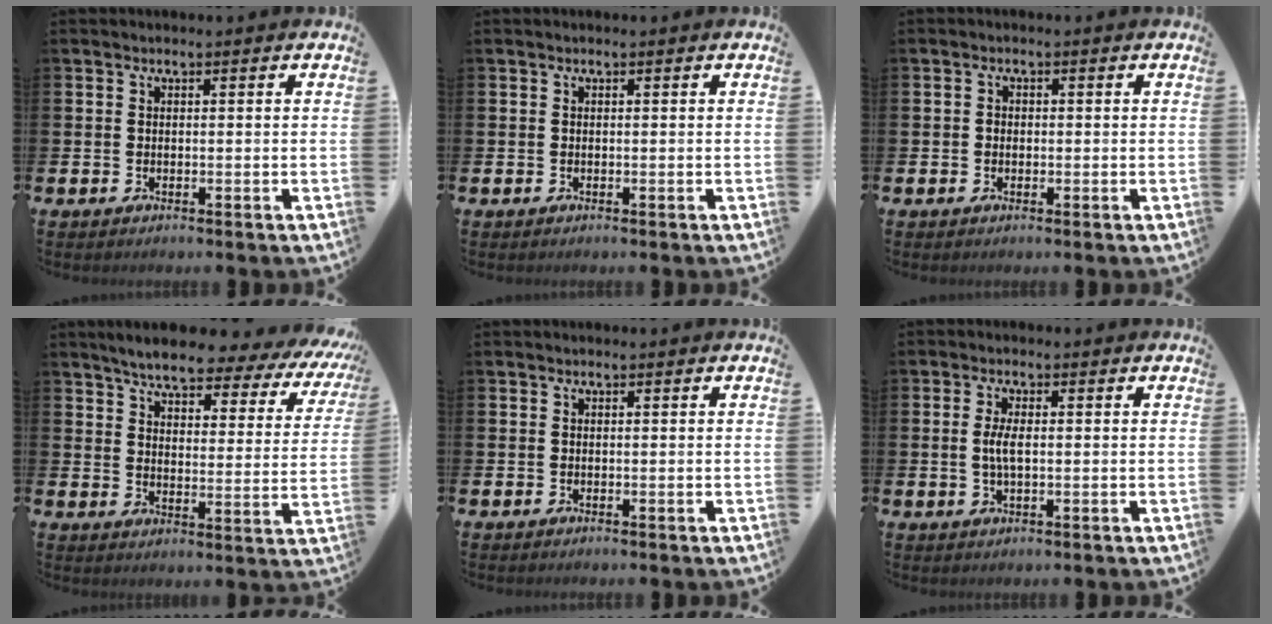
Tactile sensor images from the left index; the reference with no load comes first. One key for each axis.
{"total": 0.0}
{"total": 1.1, "fx": -0.3, "fy": 0.9, "fz": 0.4, "tx": -0.004, "ty": 0.006, "tz": -0.009}
{"total": 6.3, "fx": 5.6, "fy": 1.1, "fz": 2.8, "tx": -0.072, "ty": -0.039, "tz": 0.088}
{"total": 0.0}
{"total": 3.1, "fx": 0.2, "fy": 1.1, "fz": 2.9, "tx": -0.060, "ty": 0.000, "tz": -0.003}